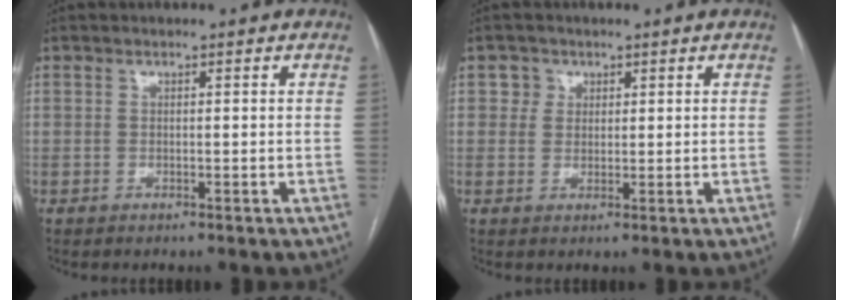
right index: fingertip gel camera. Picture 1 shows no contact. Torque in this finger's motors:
{"motor_torque": [-0.05, 0.00, 0.00, 0.00]}